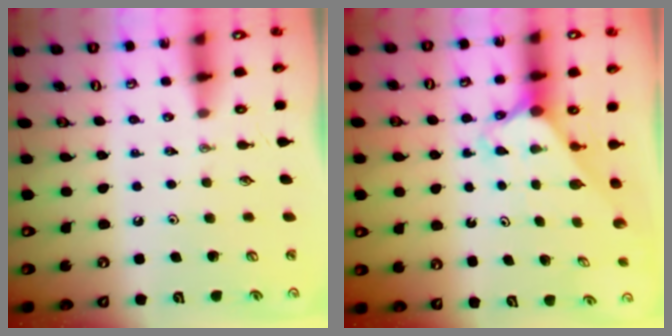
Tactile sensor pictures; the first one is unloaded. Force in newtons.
{"total": 2.4, "press": 2.4, "slide": 0.2}